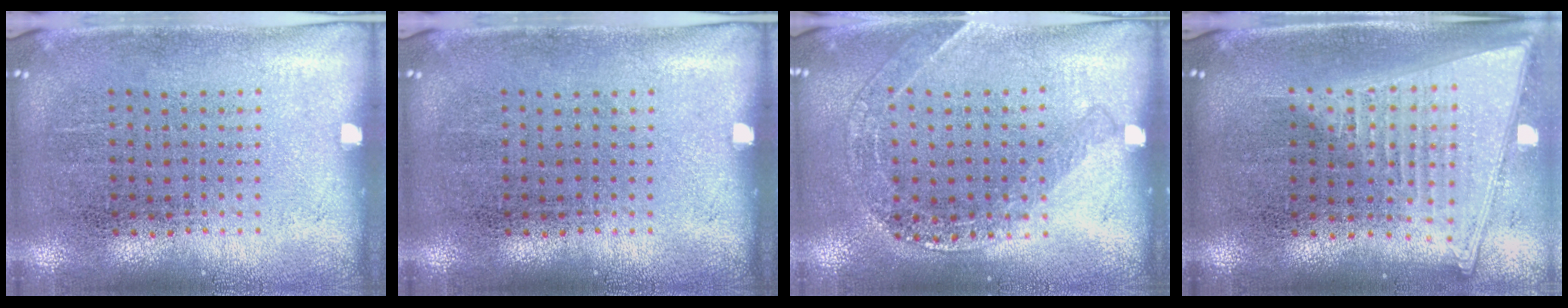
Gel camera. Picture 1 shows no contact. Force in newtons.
{"total": 0.0}
{"total": 1.4, "press": 1.3, "slide": 0.3}
{"total": 2.1, "press": 1.8, "slide": 1.2}